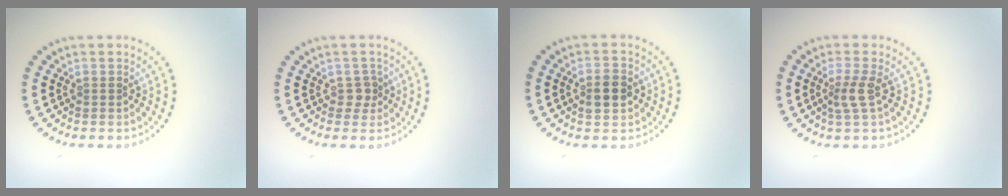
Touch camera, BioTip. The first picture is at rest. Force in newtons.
{"total": 1.3, "press": 1.0, "slide": 0.8}
{"total": 2.9, "press": 2.9, "slide": 0.2}
{"total": 2.0, "press": 1.6, "slide": 1.2}